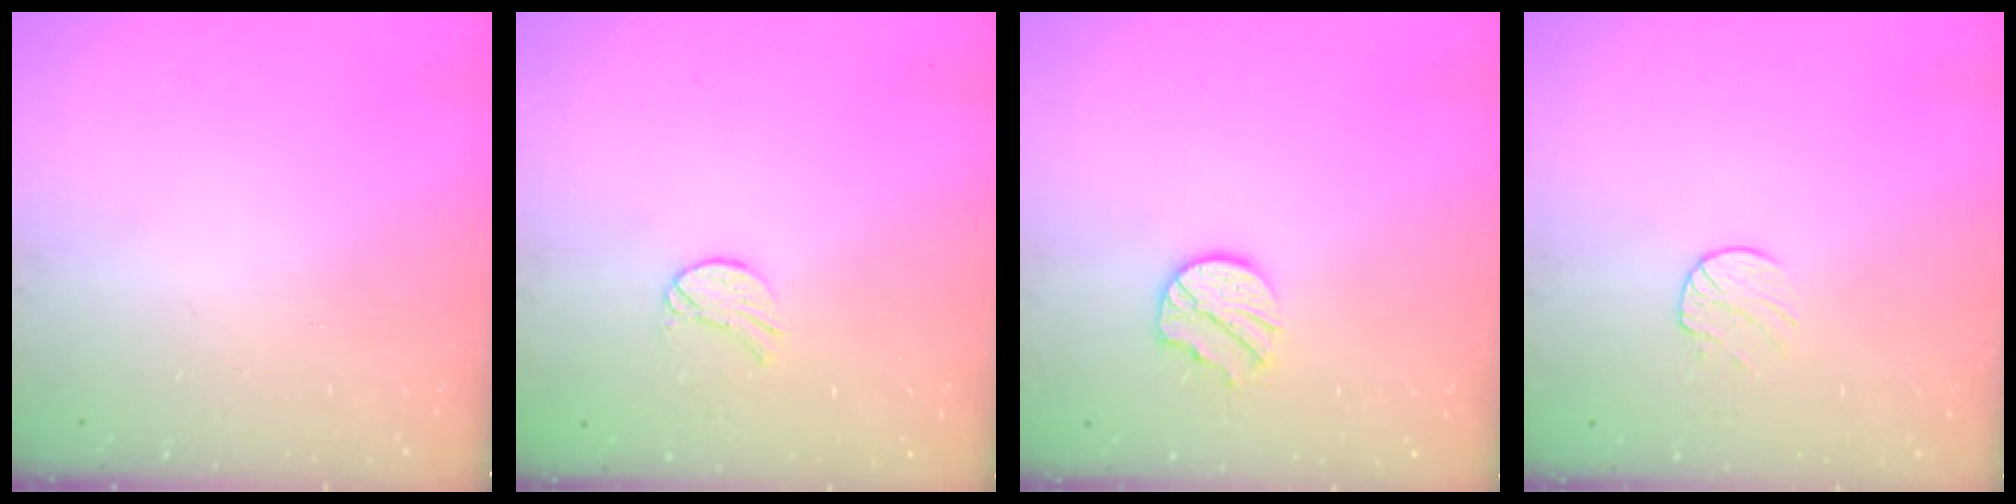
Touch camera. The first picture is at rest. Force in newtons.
{"total": 7.8, "press": 7.8, "slide": 0.4}
{"total": 9.0, "press": 9.0, "slide": 0.4}
{"total": 6.7, "press": 6.7, "slide": 0.6}